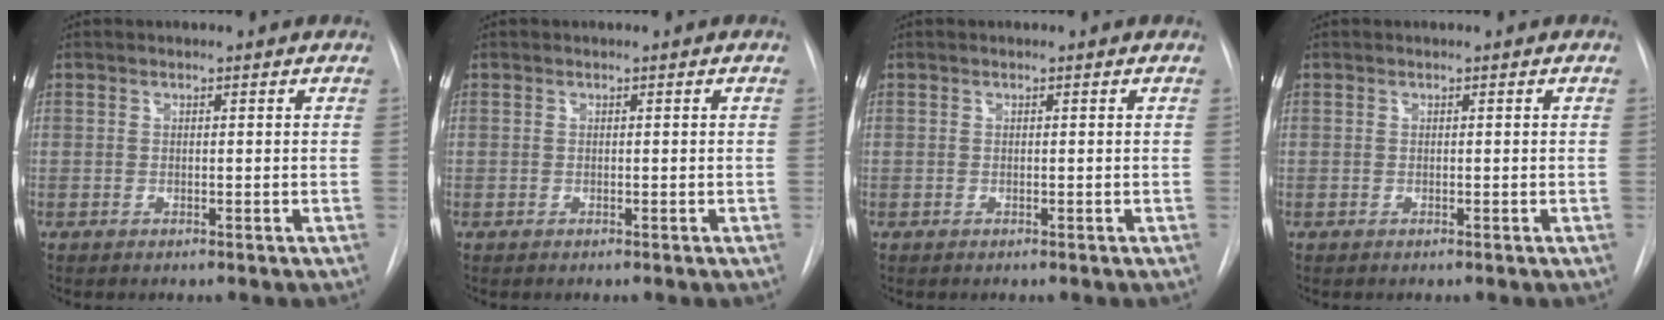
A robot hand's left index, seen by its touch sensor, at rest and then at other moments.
{"total": 0.0}
{"total": 0.0}
{"total": 0.0}